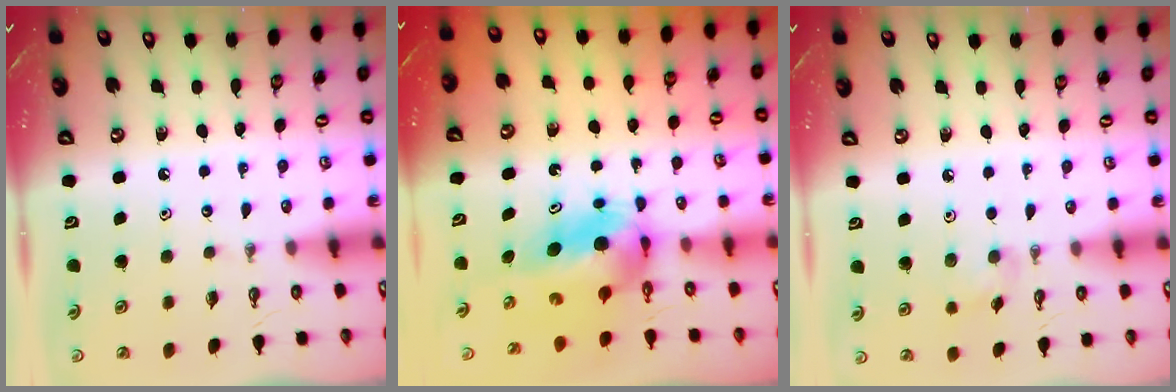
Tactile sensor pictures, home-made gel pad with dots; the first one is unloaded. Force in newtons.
{"total": 6.0, "press": 5.9, "slide": 0.7}
{"total": 6.2, "press": 5.8, "slide": 2.1}